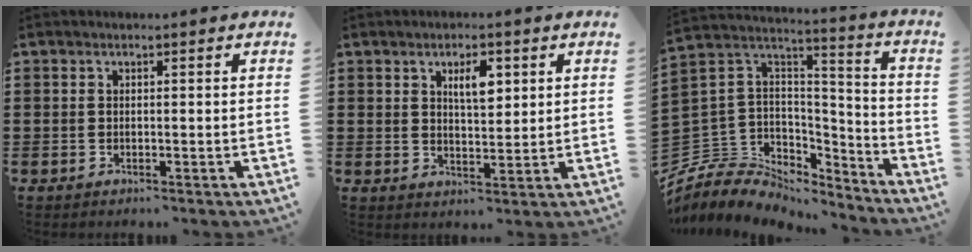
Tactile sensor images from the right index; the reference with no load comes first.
{"total": 4.4, "force": [1.9, 1.6, 3.6], "torque": [-0.061, 0.001, 0.027]}
{"total": 7.0, "force": [-4.6, 5.3, 0.5], "torque": [-0.052, -0.015, -0.092]}